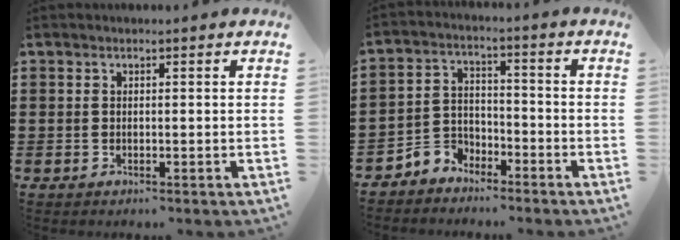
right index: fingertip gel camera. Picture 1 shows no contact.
{"total": 4.0, "force": [-3.5, 1.9, 0.0], "torque": [-0.026, -0.002, -0.079]}